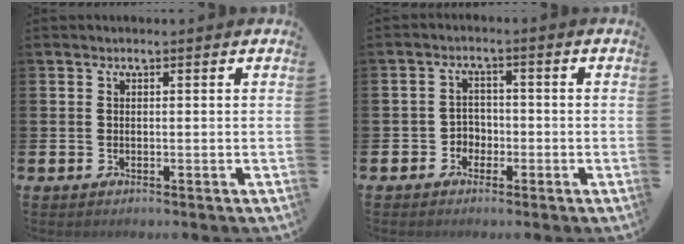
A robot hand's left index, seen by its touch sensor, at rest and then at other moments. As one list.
[{"total": 2.7, "force": [-1.6, 2.1, 0.5], "torque": [-0.024, 0.009, -0.037]}]